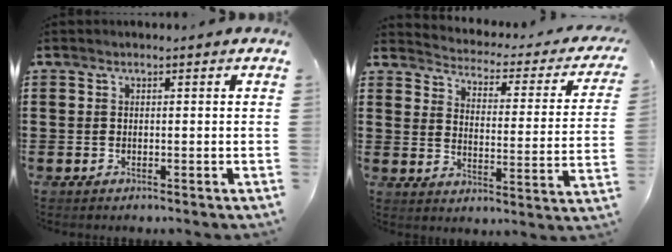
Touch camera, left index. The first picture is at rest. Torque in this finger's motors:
{"motor_torque": [1.32, -0.82, 0.29, 0.01]}